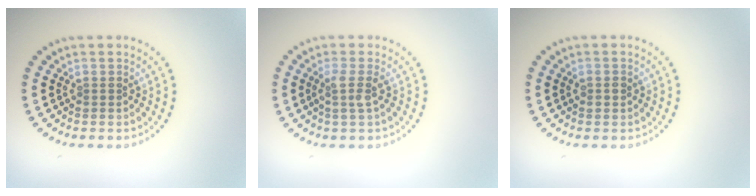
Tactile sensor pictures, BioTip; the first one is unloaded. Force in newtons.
{"total": 1.8, "press": 1.4, "slide": 1.2}
{"total": 1.0, "press": 1.0, "slide": 0.1}